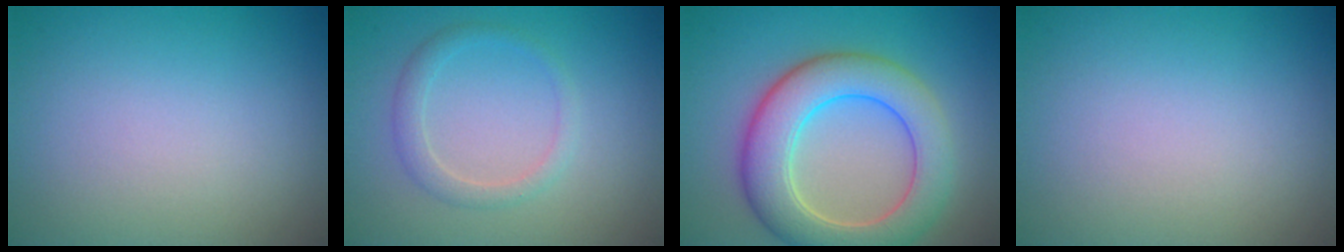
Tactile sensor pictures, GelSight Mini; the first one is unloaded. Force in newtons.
{"total": 1.7, "press": 1.7, "slide": 0.0}
{"total": 7.3, "press": 7.3, "slide": 0.3}
{"total": 0.0}